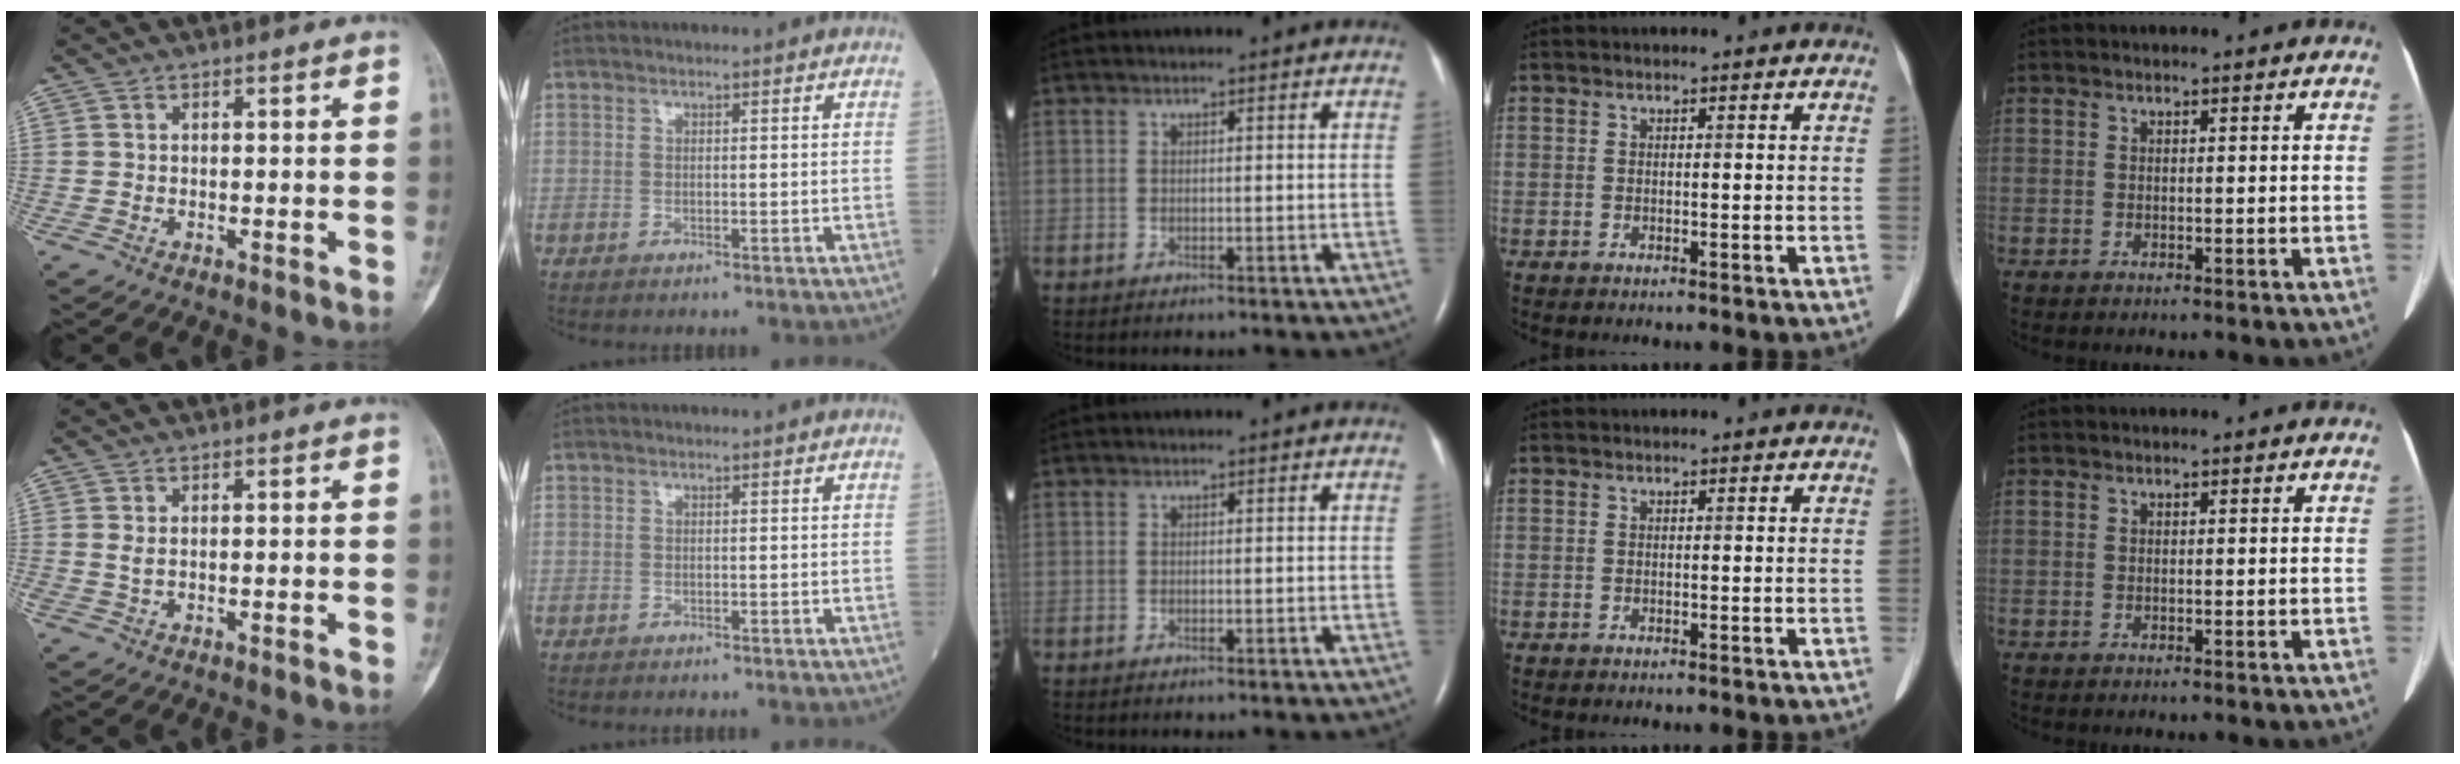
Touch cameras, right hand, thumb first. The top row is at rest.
{"thumb": {"total": 1.5, "force": [0.1, 0.5, 1.4], "torque": [-0.034, 0.002, 0.008]}}